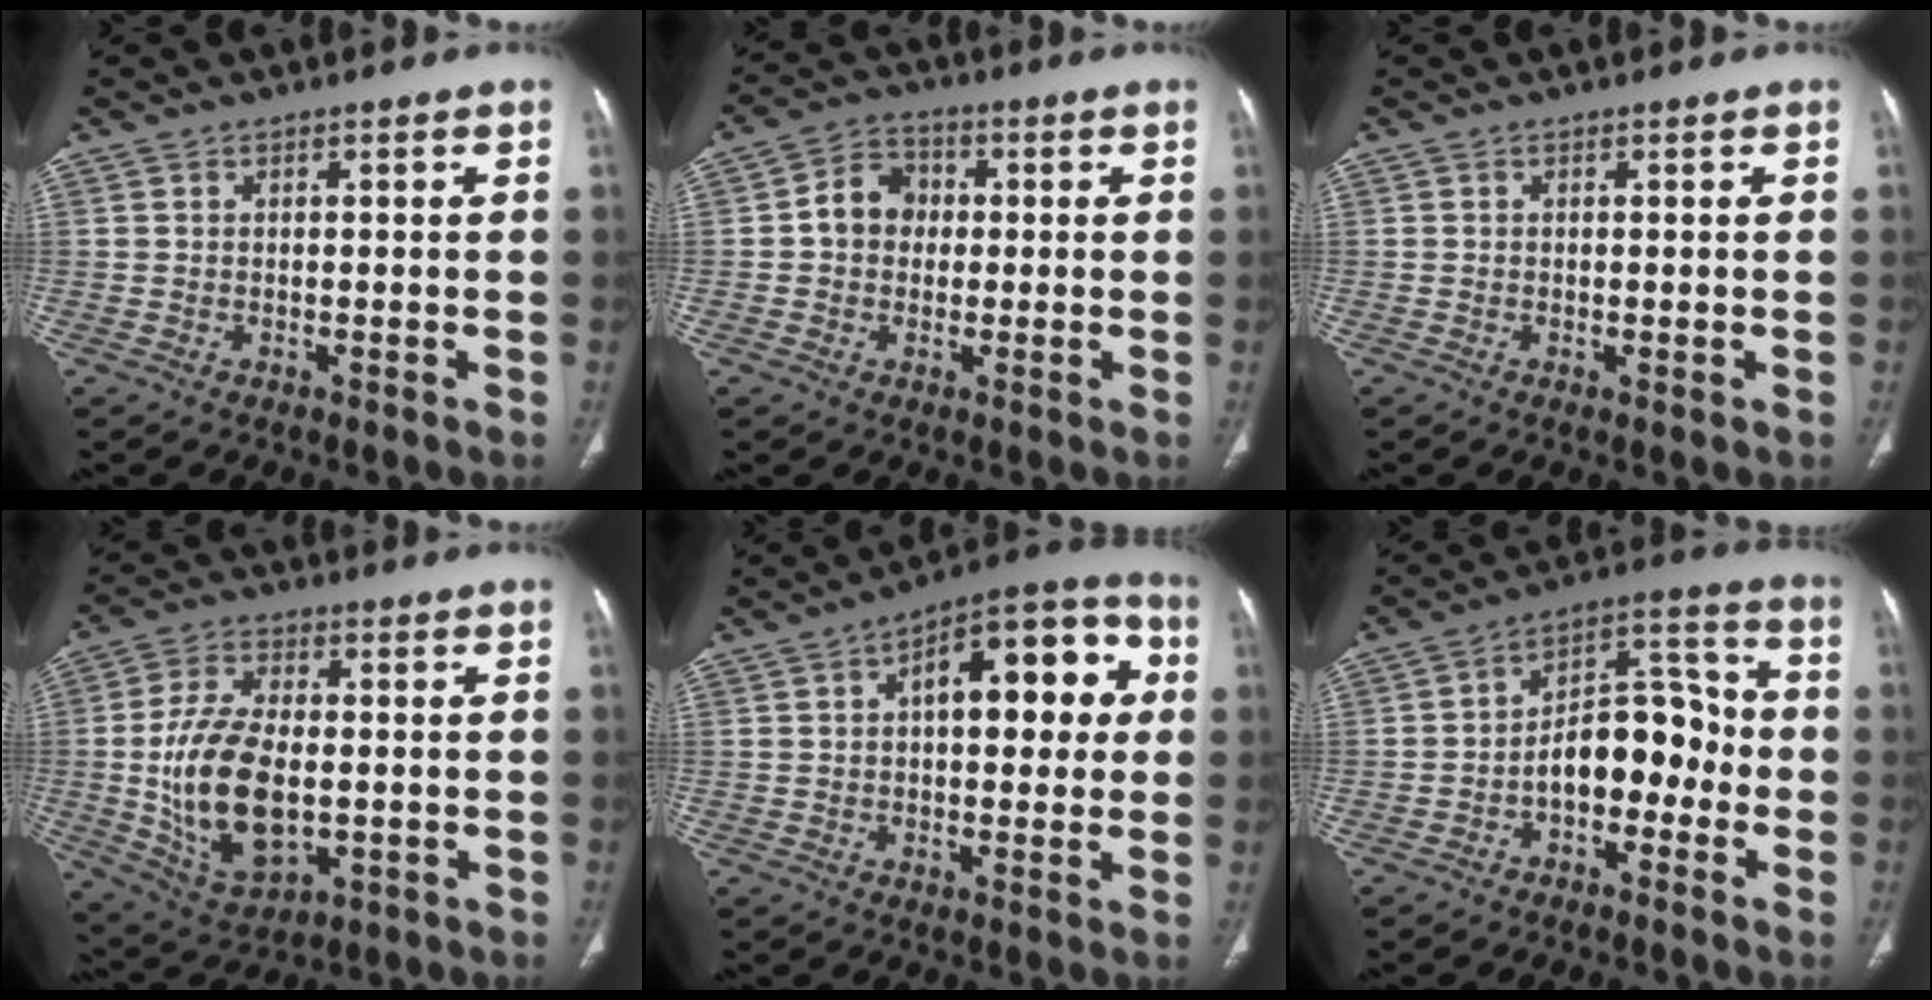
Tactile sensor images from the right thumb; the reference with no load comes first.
{"total": 6.9, "force": [0.4, 5.8, 3.6], "torque": [-0.038, 0.017, -0.003]}
{"total": 0.6, "force": [0.0, 0.2, 0.5], "torque": [-0.013, -0.005, 0.001]}
{"total": 17.0, "force": [-1.3, 9.6, 14.0], "torque": [-0.258, -0.003, -0.009]}
{"total": 16.7, "force": [3.6, 8.0, 14.3], "torque": [-0.148, 0.028, 0.042]}
{"total": 11.8, "force": [-2.9, 7.3, 8.8], "torque": [-0.098, 0.053, -0.056]}